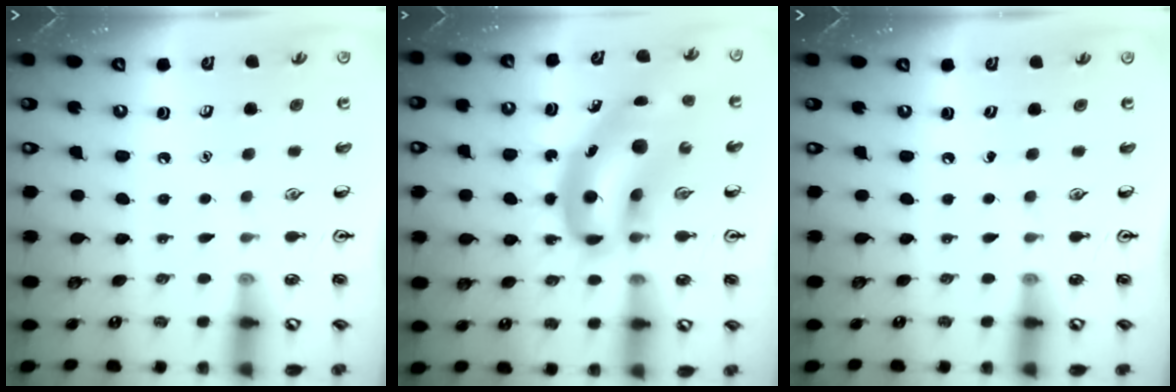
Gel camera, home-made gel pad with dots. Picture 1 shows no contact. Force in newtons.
{"total": 14.1, "press": 13.5, "slide": 4.0}
{"total": 0.0}